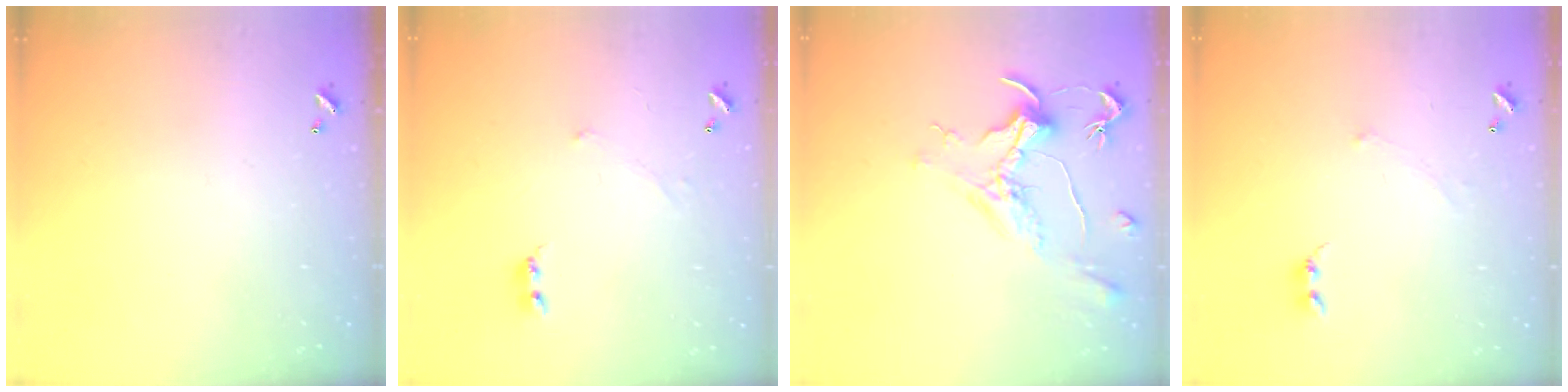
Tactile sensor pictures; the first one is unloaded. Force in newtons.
{"total": 0.0}
{"total": 1.6, "press": 1.4, "slide": 0.7}
{"total": 0.6, "press": 0.3, "slide": 0.5}